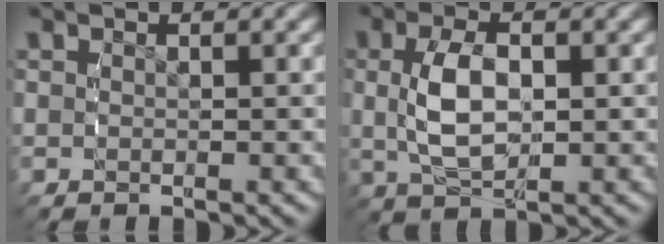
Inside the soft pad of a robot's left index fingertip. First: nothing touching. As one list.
[{"total": 4.9, "force": [-0.1, 2.9, 4.0], "torque": [-0.103, -0.006, 0.006]}]